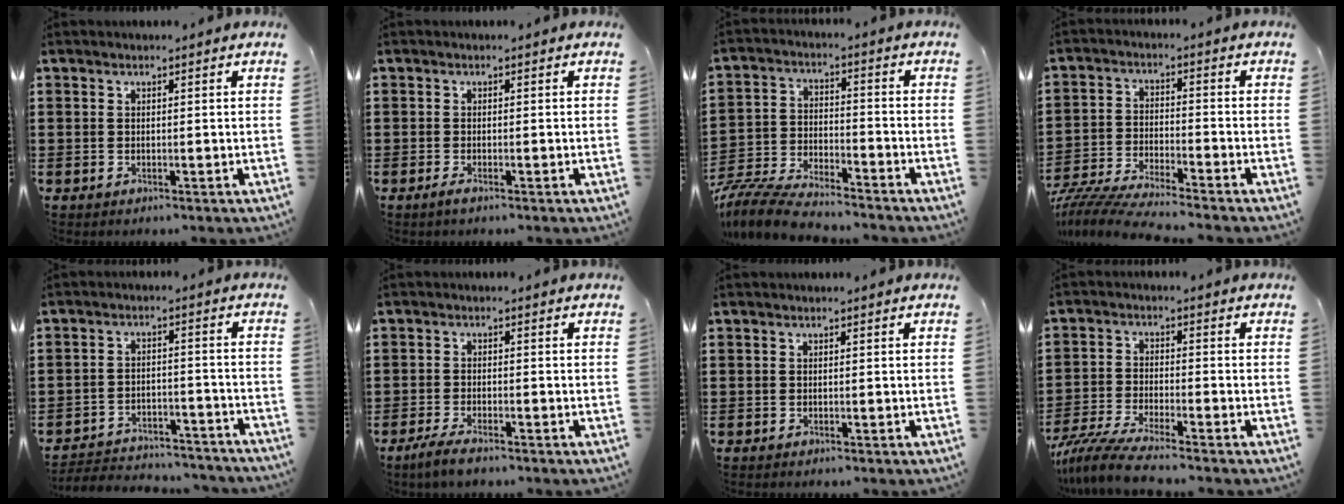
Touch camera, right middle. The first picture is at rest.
{"total": 0.8, "force": [-0.5, 0.1, 0.6], "torque": [-0.014, -0.004, -0.008]}
{"total": 7.8, "force": [-7.5, 0.9, 2.0], "torque": [-0.049, 0.007, -0.148]}
{"total": 6.1, "force": [-6.0, -0.2, 1.4], "torque": [-0.042, -0.012, -0.121]}
{"total": 4.3, "force": [-4.2, 0.7, 0.5], "torque": [-0.019, 0.004, -0.089]}
{"total": 2.9, "force": [-2.3, 0.4, 1.7], "torque": [-0.044, -0.003, -0.047]}
{"total": 0.0}
{"total": 6.4, "force": [-5.8, 0.0, 2.7], "torque": [-0.075, -0.018, -0.117]}